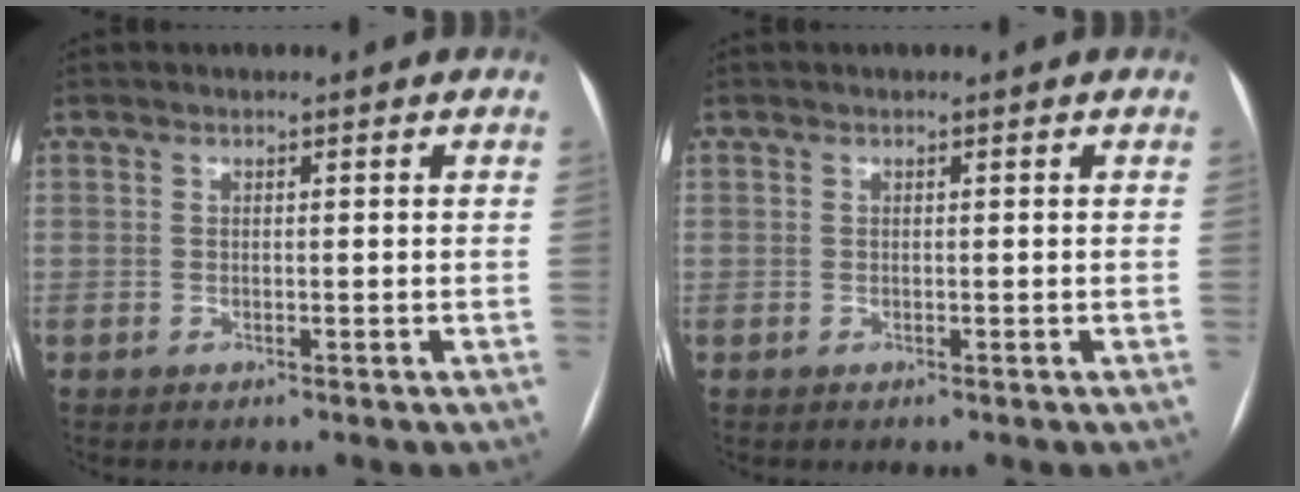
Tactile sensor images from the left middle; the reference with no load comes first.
{"total": 0.0}